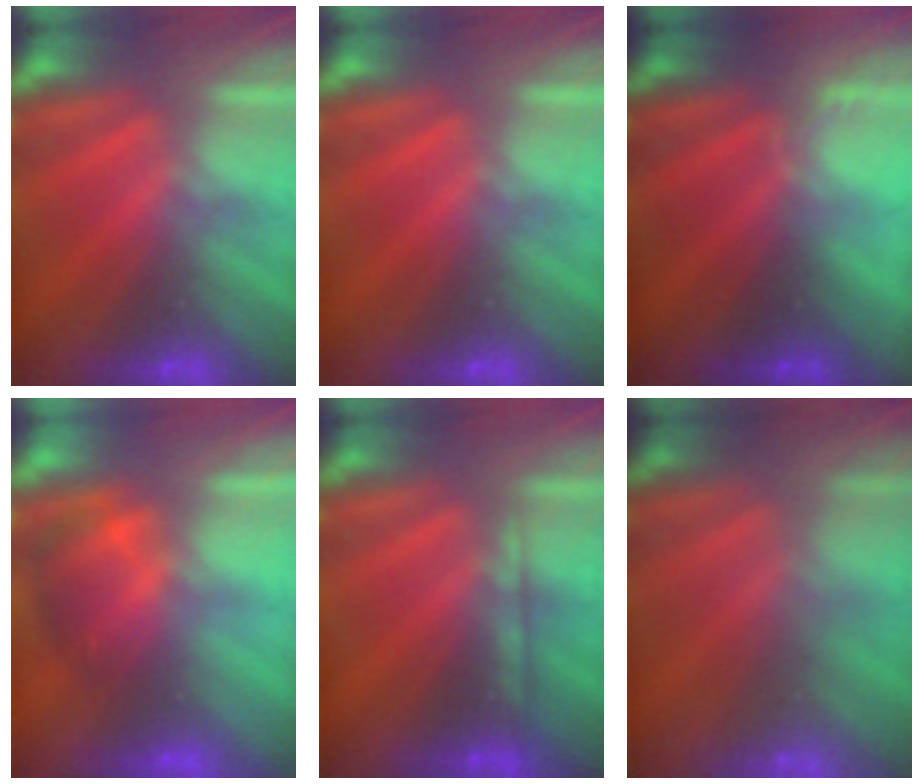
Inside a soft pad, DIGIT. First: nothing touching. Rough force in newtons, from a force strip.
{"total": 0.0}
{"total": 1.6}
{"total": 2.9}
{"total": 2.2}
{"total": 9.0}